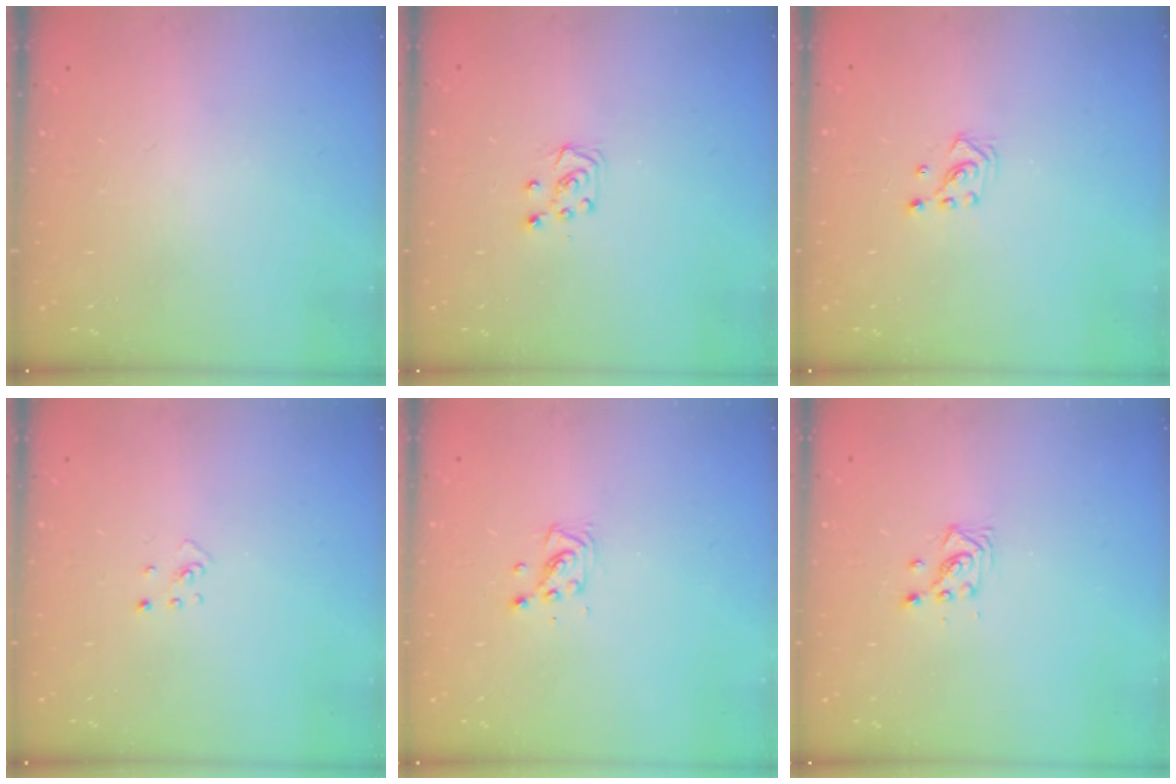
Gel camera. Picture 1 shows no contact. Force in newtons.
{"total": 5.8, "press": 5.7, "slide": 0.6}
{"total": 2.6, "press": 2.6, "slide": 0.3}
{"total": 2.0, "press": 2.0, "slide": 0.3}
{"total": 5.1, "press": 4.9, "slide": 1.3}
{"total": 3.3, "press": 3.3, "slide": 0.4}